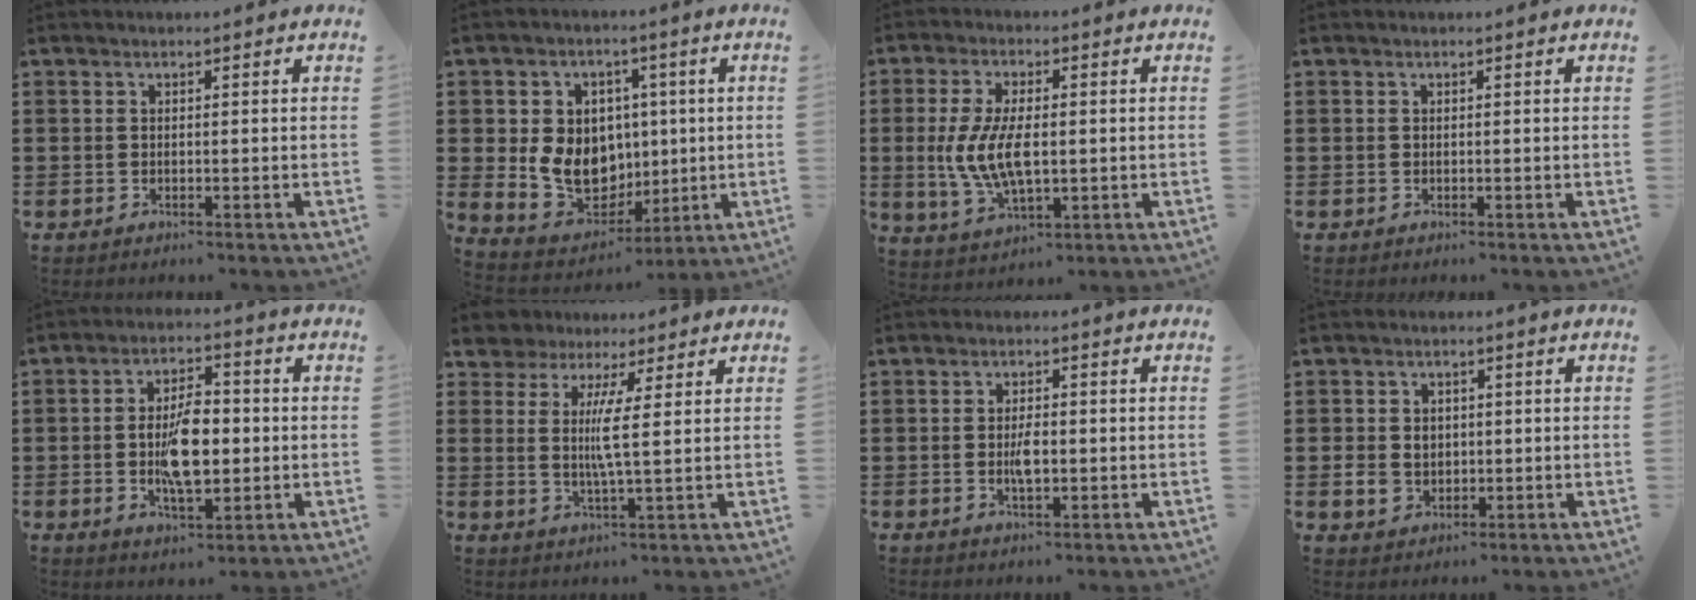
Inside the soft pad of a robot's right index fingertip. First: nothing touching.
{"total": 10.1, "force": [0.4, 8.7, 5.1], "torque": [-0.123, 0.008, 0.017]}
{"total": 8.6, "force": [-0.1, 4.1, 7.5], "torque": [-0.167, 0.002, -0.006]}
{"total": 0.0}
{"total": 8.6, "force": [-0.8, 3.8, 7.7], "torque": [-0.147, 0.001, -0.020]}
{"total": 5.3, "force": [3.3, 1.0, 4.1], "torque": [-0.083, -0.010, 0.058]}
{"total": 3.2, "force": [-0.3, 1.3, 3.0], "torque": [-0.061, 0.000, -0.009]}
{"total": 3.8, "force": [-0.2, 3.3, 1.8], "torque": [-0.042, 0.011, -0.005]}